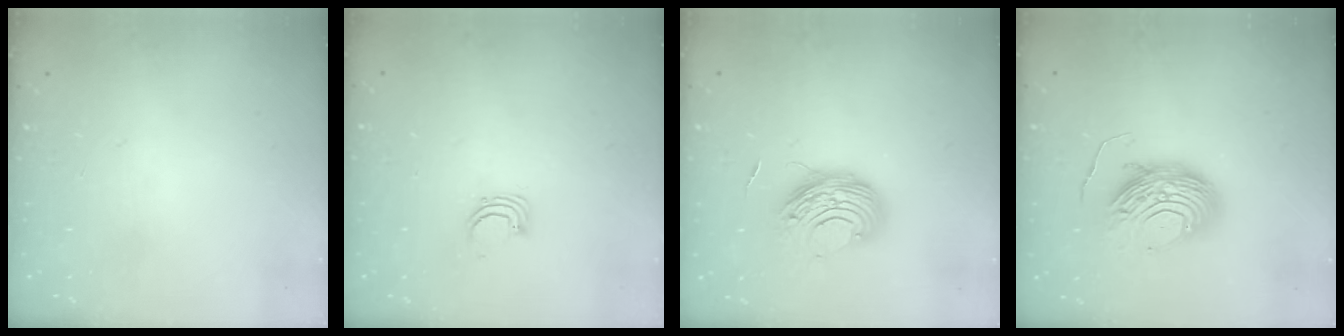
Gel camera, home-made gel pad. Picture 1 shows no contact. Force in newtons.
{"total": 2.5, "press": 2.5, "slide": 0.1}
{"total": 9.6, "press": 9.5, "slide": 1.2}
{"total": 10.8, "press": 10.8, "slide": 1.0}